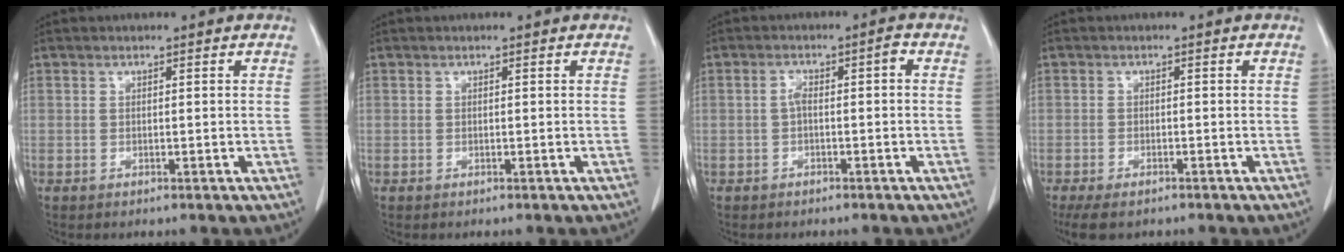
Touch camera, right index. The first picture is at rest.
{"total": 0.0}
{"total": 2.9, "force": [-0.2, 0.8, 2.7], "torque": [-0.048, 0.019, -0.001]}
{"total": 5.4, "force": [-4.1, 2.0, 2.8], "torque": [-0.049, -0.012, -0.062]}